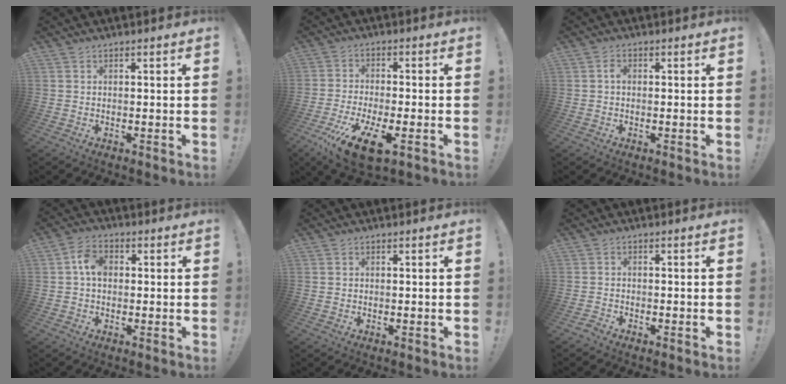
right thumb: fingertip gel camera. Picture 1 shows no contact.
{"total": 11.3, "force": [-5.9, 3.8, 8.9], "torque": [-0.169, 0.020, -0.095]}
{"total": 1.5, "force": [-0.2, 1.0, 1.1], "torque": [-0.026, 0.007, -0.004]}
{"total": 6.6, "force": [0.6, 4.6, 4.6], "torque": [-0.091, 0.014, 0.013]}
{"total": 0.6, "force": [0.2, 0.6, -0.3], "torque": [0.006, 0.003, 0.003]}
{"total": 1.5, "force": [-1.3, 0.7, 0.2], "torque": [0.001, 0.006, -0.024]}